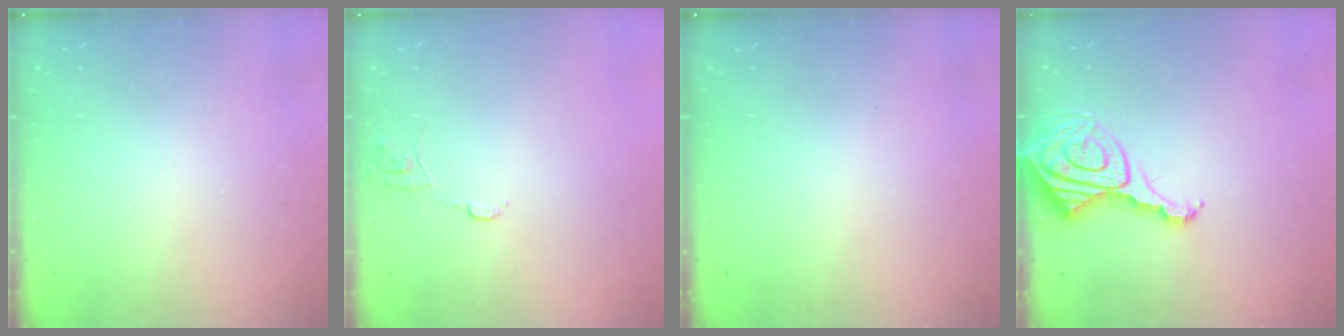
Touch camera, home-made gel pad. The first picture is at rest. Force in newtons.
{"total": 5.3, "press": 5.2, "slide": 0.4}
{"total": 0.0}
{"total": 11.7, "press": 11.7, "slide": 1.2}